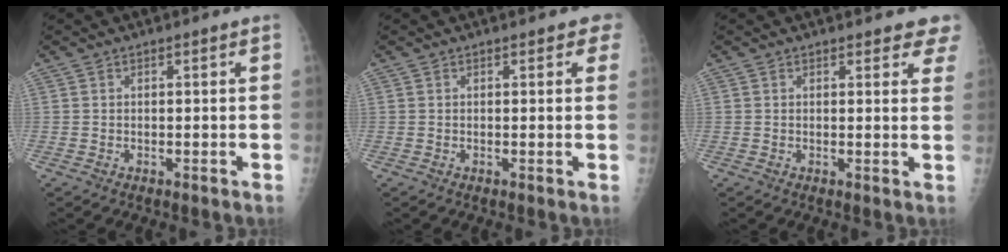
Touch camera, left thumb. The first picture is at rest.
{"total": 2.1, "force": [1.2, 1.2, 1.2], "torque": [0.011, -0.001, 0.007]}
{"total": 4.9, "force": [4.3, 1.8, 1.7], "torque": [0.016, -0.017, 0.032]}